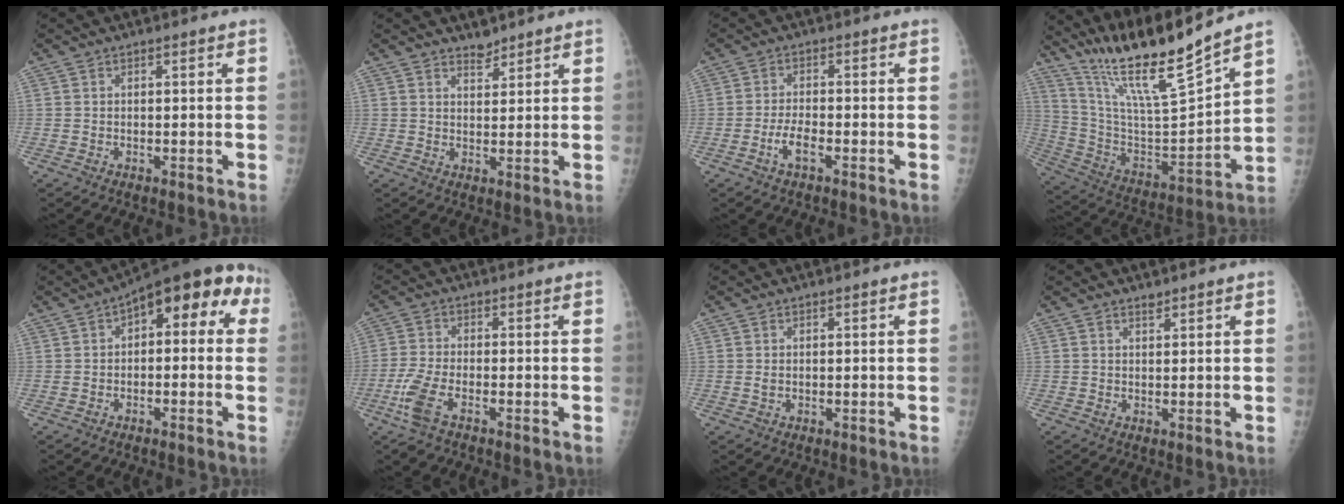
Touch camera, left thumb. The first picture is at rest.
{"total": 2.2, "force": [2.1, 0.9, 0.1], "torque": [0.013, -0.019, 0.033]}
{"total": 3.6, "force": [-2.0, 1.3, 2.8], "torque": [-0.058, 0.013, -0.038]}
{"total": 19.1, "force": [16.1, 0.1, 10.2], "torque": [-0.159, -0.091, 0.303]}
{"total": 12.9, "force": [2.9, 6.4, 10.8], "torque": [-0.101, 0.042, 0.025]}
{"total": 5.6, "force": [-3.2, 1.9, 4.2], "torque": [-0.111, 0.004, -0.068]}
{"total": 0.7, "force": [0.0, 0.4, 0.5], "torque": [-0.011, 0.000, 0.001]}
{"total": 0.7, "force": [0.7, 0.3, 0.0], "torque": [0.003, -0.007, 0.012]}